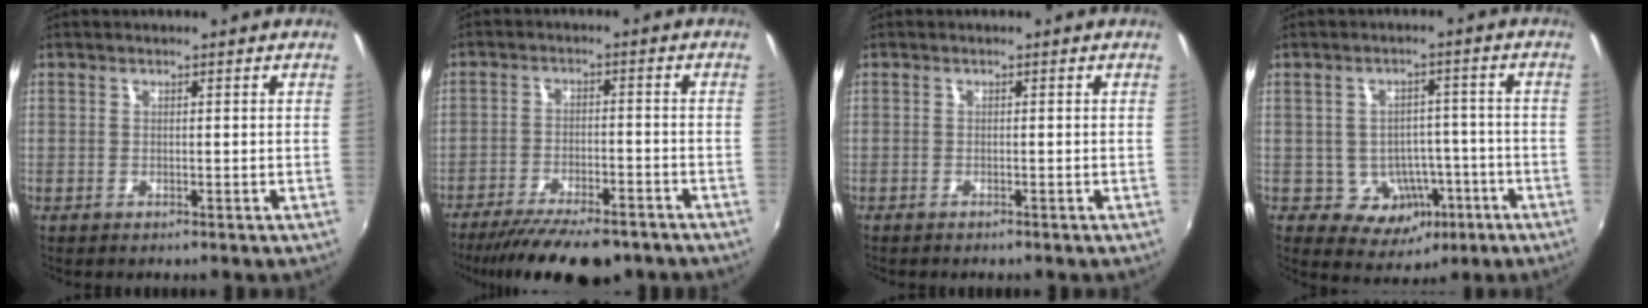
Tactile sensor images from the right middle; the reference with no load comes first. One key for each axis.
{"total": 15.0, "fx": -12.1, "fy": 4.3, "fz": 7.9, "tx": -0.160, "ty": -0.033, "tz": -0.182}
{"total": 0.7, "fx": -0.6, "fy": 0.2, "fz": 0.1, "tx": -0.005, "ty": -0.003, "tz": -0.011}
{"total": 8.1, "fx": -3.1, "fy": 6.9, "fz": 2.9, "tx": -0.062, "ty": 0.019, "tz": -0.020}